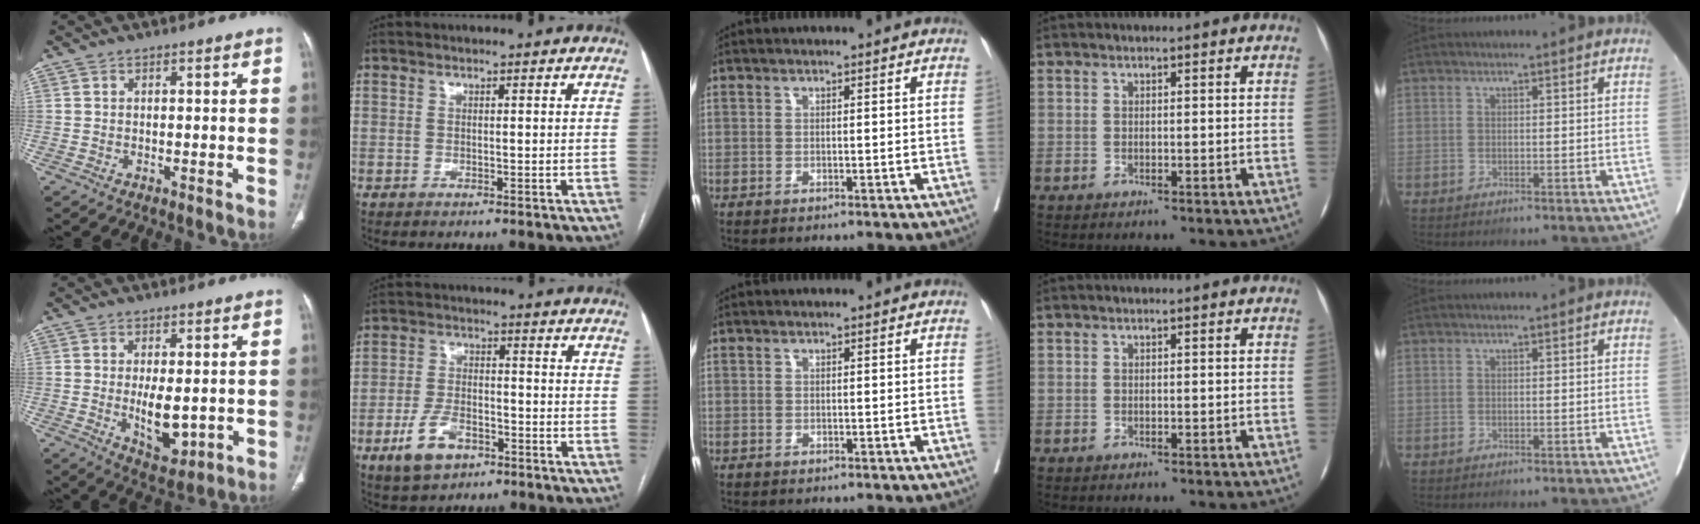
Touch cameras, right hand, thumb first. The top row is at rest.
{"thumb": {"total": 8.1, "force": [-0.7, 3.8, 7.1], "torque": [-0.100, -0.017, 0.002]}, "index": {"total": 7.6, "force": [-4.0, 4.2, 5.0], "torque": [-0.107, 0.005, -0.065]}}